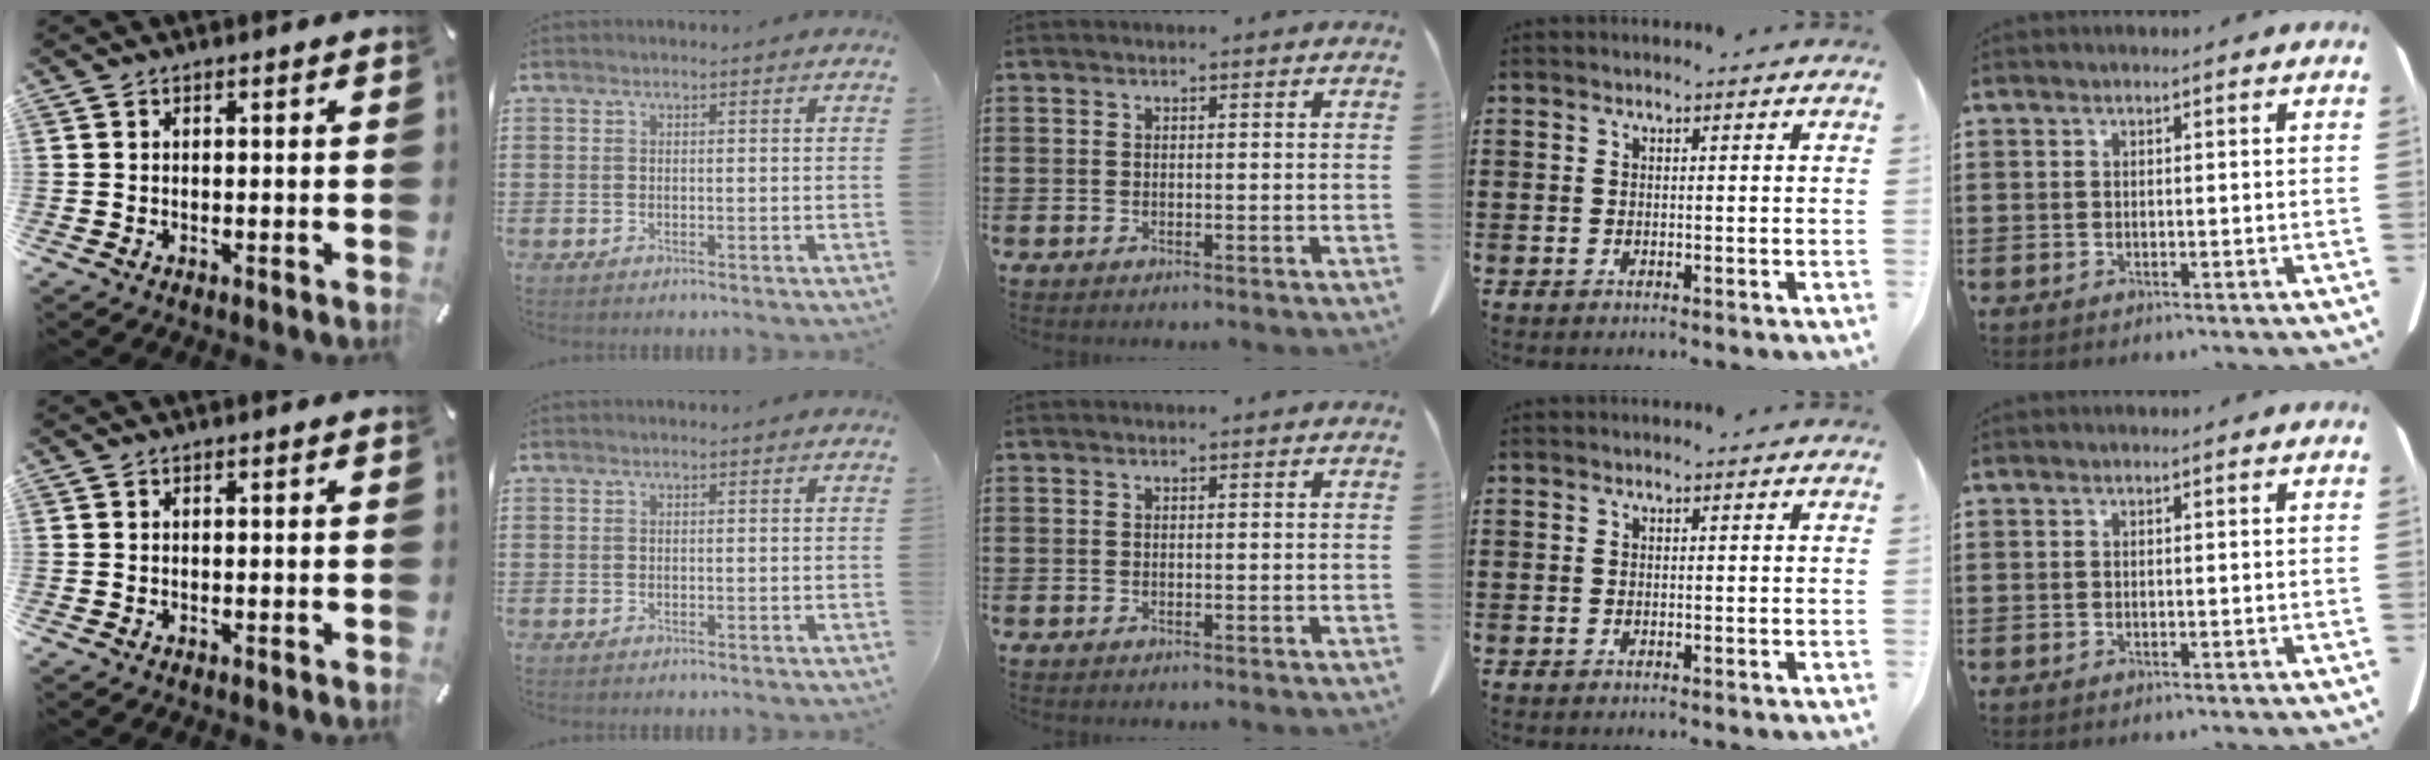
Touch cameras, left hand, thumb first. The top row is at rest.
{}